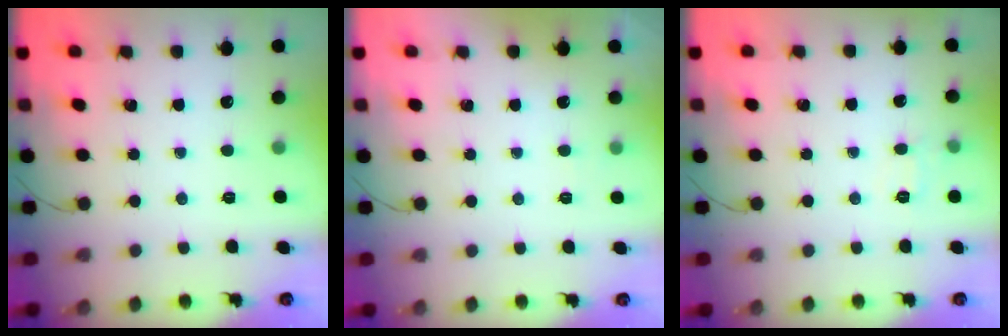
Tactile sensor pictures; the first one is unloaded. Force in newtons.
{"total": 1.8, "press": 1.3, "slide": 1.1}
{"total": 6.7, "press": 6.5, "slide": 1.7}